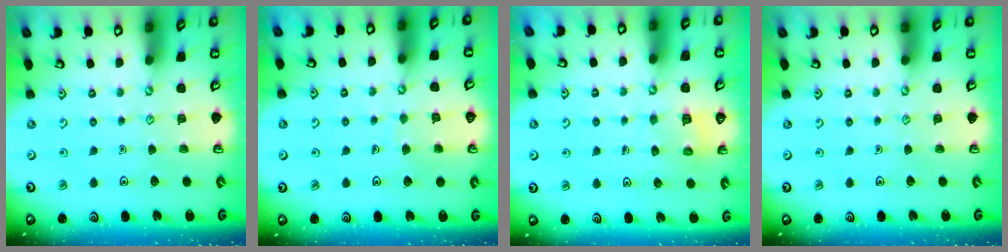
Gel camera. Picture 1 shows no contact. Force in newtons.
{"total": 5.0, "press": 5.0, "slide": 0.5}
{"total": 5.5, "press": 5.5, "slide": 0.4}
{"total": 0.0}